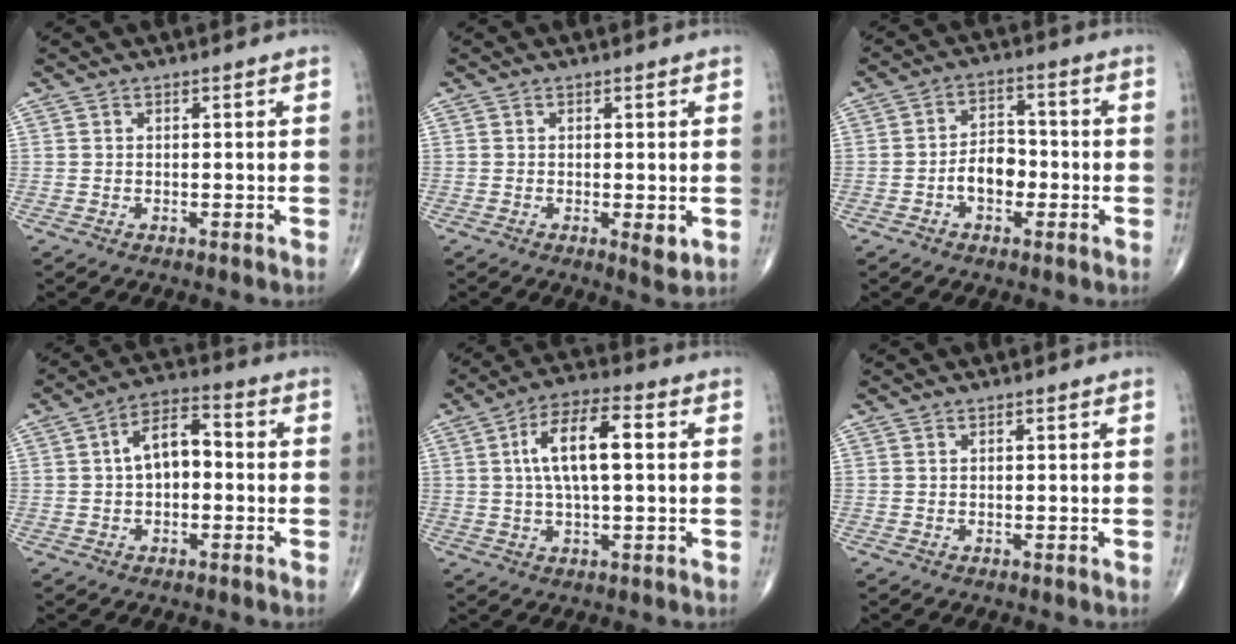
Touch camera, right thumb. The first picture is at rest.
{"total": 2.7, "force": [-0.6, 0.9, 2.5], "torque": [-0.038, -0.010, -0.011]}
{"total": 6.7, "force": [-2.0, 4.4, 4.6], "torque": [-0.055, 0.026, -0.044]}
{"total": 8.0, "force": [0.0, 4.7, 6.5], "torque": [-0.097, 0.032, -0.013]}
{"total": 11.0, "force": [1.6, 4.2, 10.1], "torque": [-0.184, 0.021, 0.023]}
{"total": 0.0}